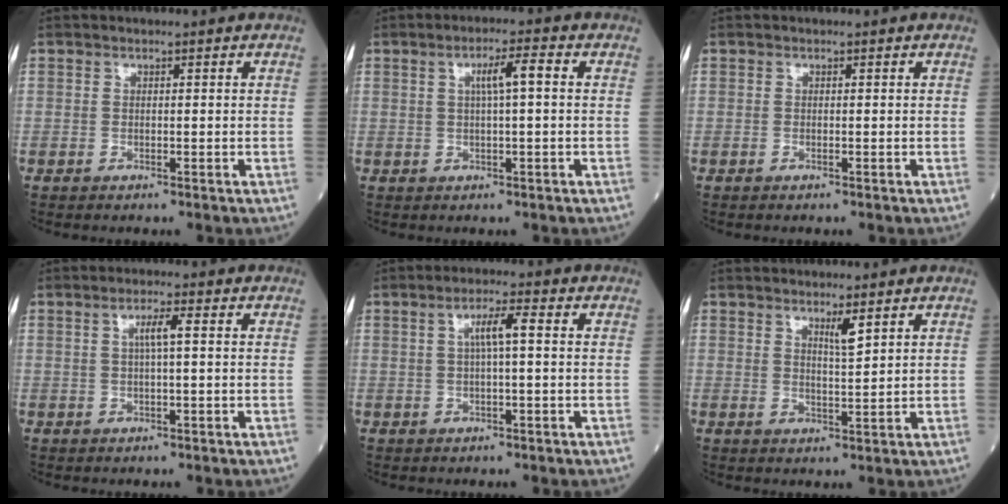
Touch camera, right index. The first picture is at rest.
{"total": 4.0, "force": [0.7, 0.2, 4.0], "torque": [-0.069, 0.009, 0.012]}
{"total": 0.0}
{"total": 2.8, "force": [0.5, 0.0, 2.8], "torque": [-0.050, 0.003, 0.008]}
{"total": 3.9, "force": [0.6, 0.2, 3.8], "torque": [-0.070, 0.010, 0.011]}
{"total": 2.7, "force": [1.9, 0.0, 1.9], "torque": [-0.036, -0.004, 0.037]}